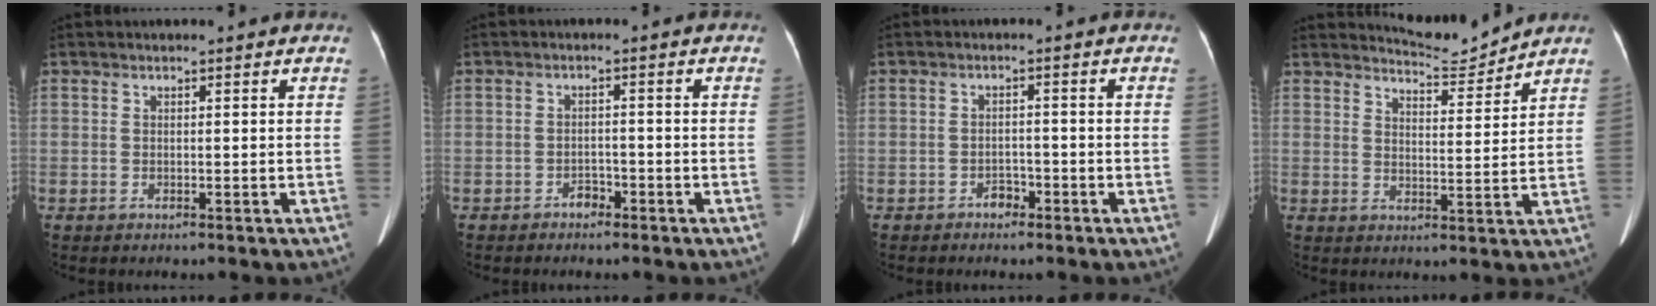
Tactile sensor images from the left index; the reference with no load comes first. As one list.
[{"total": 1.8, "force": [-1.4, 1.0, 0.6], "torque": [-0.008, 0.005, -0.022]}, {"total": 1.9, "force": [-1.4, 1.1, 0.7], "torque": [-0.009, 0.005, -0.022]}, {"total": 5.3, "force": [5.2, -0.6, -0.7], "torque": [-0.001, -0.017, 0.084]}]